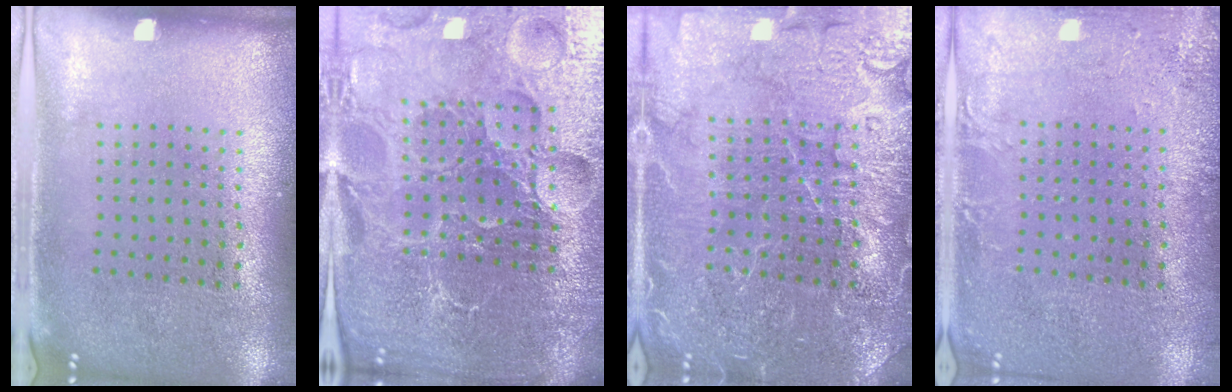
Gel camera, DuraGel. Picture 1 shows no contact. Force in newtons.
{"total": 5.7, "press": 5.3, "slide": 2.2}
{"total": 4.7, "press": 4.7, "slide": 0.7}
{"total": 2.1, "press": 2.1, "slide": 0.1}